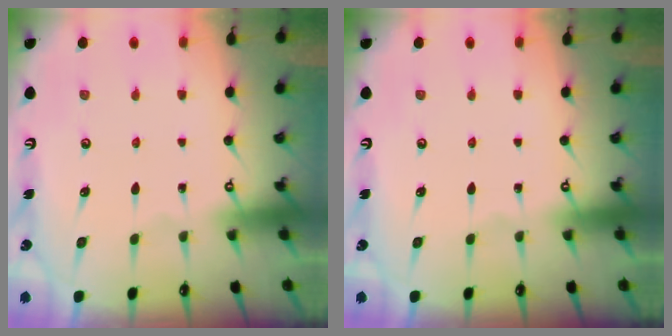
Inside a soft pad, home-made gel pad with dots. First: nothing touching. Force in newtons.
{"total": 0.0}